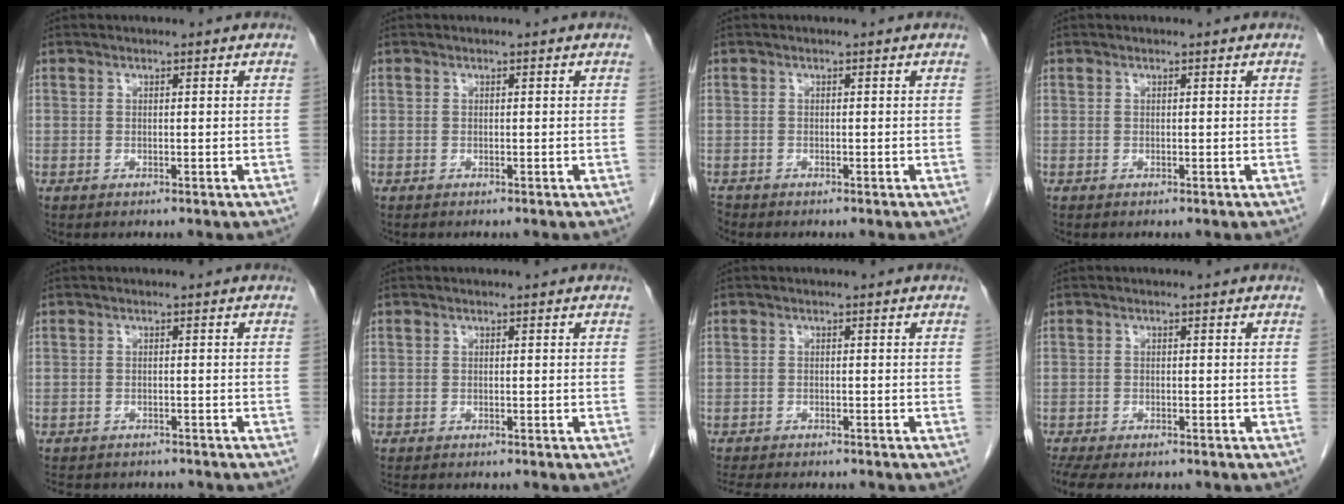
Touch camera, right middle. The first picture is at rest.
{"total": 0.0}
{"total": 0.8, "force": [-0.8, 0.2, 0.0], "torque": [-0.005, -0.003, -0.016]}
{"total": 0.0}
{"total": 9.1, "force": [-8.1, 3.2, 2.6], "torque": [-0.054, -0.002, -0.101]}
{"total": 3.6, "force": [-3.1, 0.8, 1.5], "torque": [-0.023, -0.007, -0.043]}
{"total": 8.4, "force": [-7.5, 1.9, 3.3], "torque": [-0.051, -0.008, -0.105]}
{"total": 9.5, "force": [-7.9, 2.8, 4.4], "torque": [-0.083, -0.009, -0.115]}